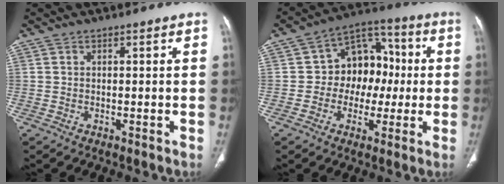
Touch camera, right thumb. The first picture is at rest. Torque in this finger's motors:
{"motor_torque": [0.18, 0.18, -0.04, 0.02, 0.06]}